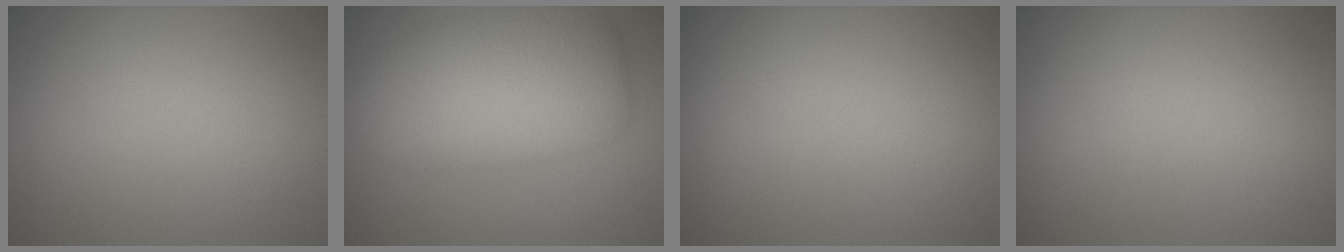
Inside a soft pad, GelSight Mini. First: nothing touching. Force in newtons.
{"total": 9.9, "press": 9.9, "slide": 0.2}
{"total": 0.0}
{"total": 0.0}